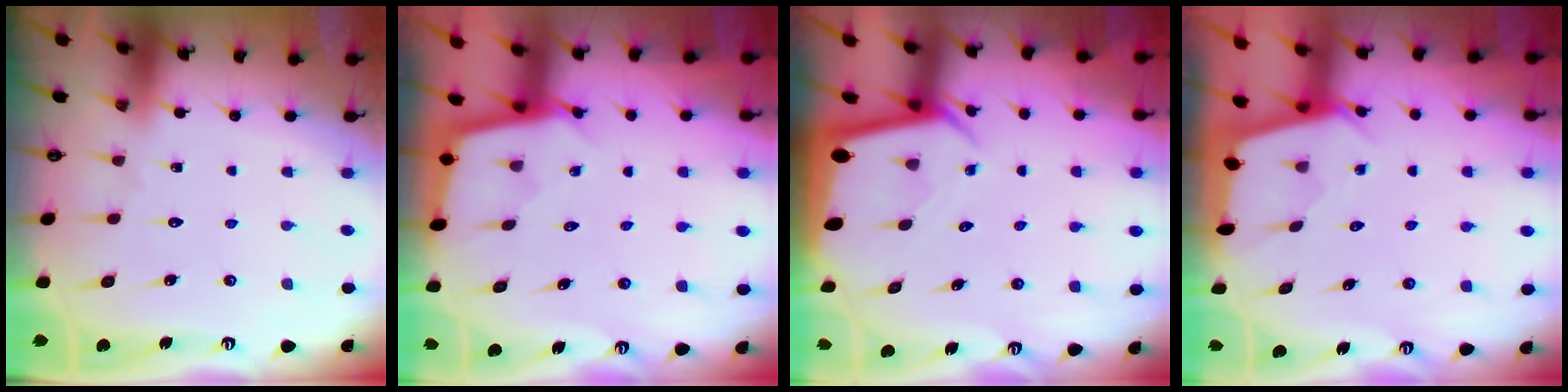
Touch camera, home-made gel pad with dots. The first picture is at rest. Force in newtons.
{"total": 2.2, "press": 2.2, "slide": 0.2}
{"total": 2.3, "press": 2.3, "slide": 0.2}
{"total": 2.5, "press": 2.5, "slide": 0.3}